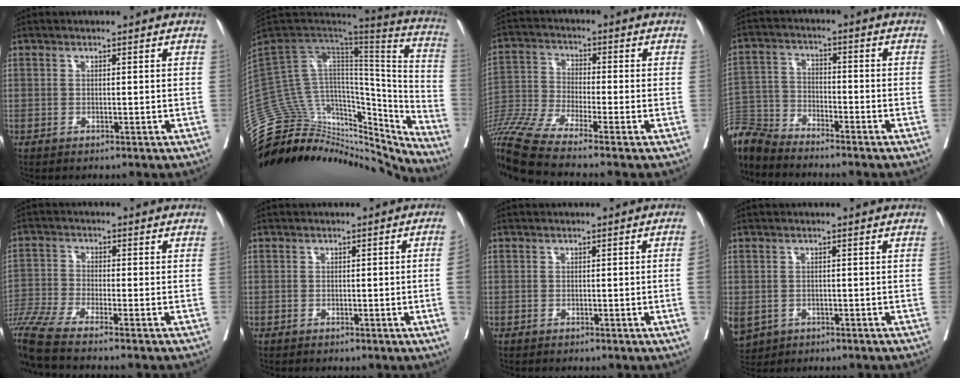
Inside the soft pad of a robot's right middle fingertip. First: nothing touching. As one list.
[{"total": 35.7, "force": [-33.0, 8.5, 10.7], "torque": [-0.159, 0.014, -0.480]}, {"total": 11.7, "force": [-9.2, -1.2, 7.1], "torque": [-0.154, -0.028, -0.177]}, {"total": 7.7, "force": [-7.6, 1.0, 0.8], "torque": [-0.024, -0.004, -0.156]}, {"total": 10.5, "force": [-8.8, -1.3, 5.5], "torque": [-0.112, -0.024, -0.157]}, {"total": 2.9, "force": [-0.5, 0.0, 2.9], "torque": [-0.044, 0.006, -0.002]}, {"total": 1.9, "force": [-0.3, 0.0, 1.8], "torque": [-0.033, 0.005, -0.001]}, {"total": 9.6, "force": [-3.7, 8.0, 3.9], "torque": [-0.121, -0.006, -0.046]}]